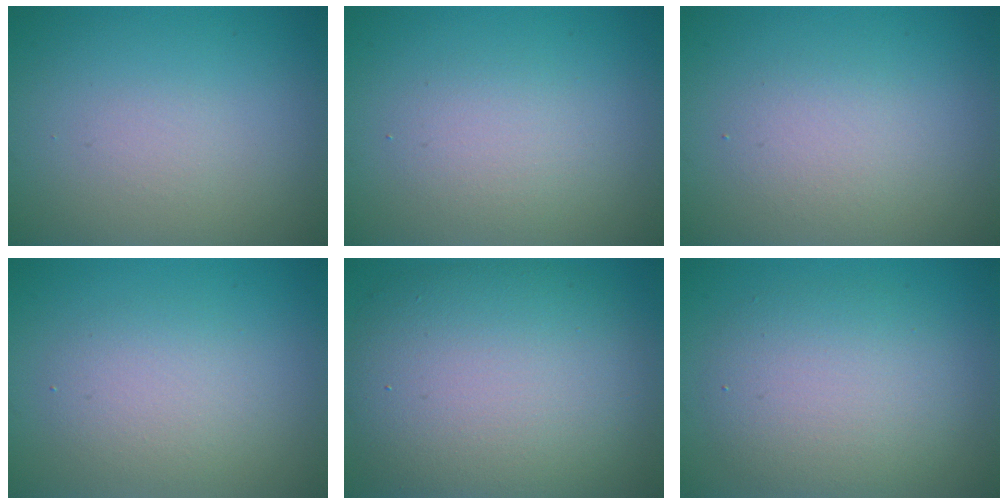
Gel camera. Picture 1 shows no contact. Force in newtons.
{"total": 2.2, "press": 2.2, "slide": 0.1}
{"total": 2.0, "press": 2.0, "slide": 0.1}
{"total": 2.9, "press": 2.8, "slide": 0.3}
{"total": 11.9, "press": 11.8, "slide": 0.8}
{"total": 5.3, "press": 5.3, "slide": 0.6}